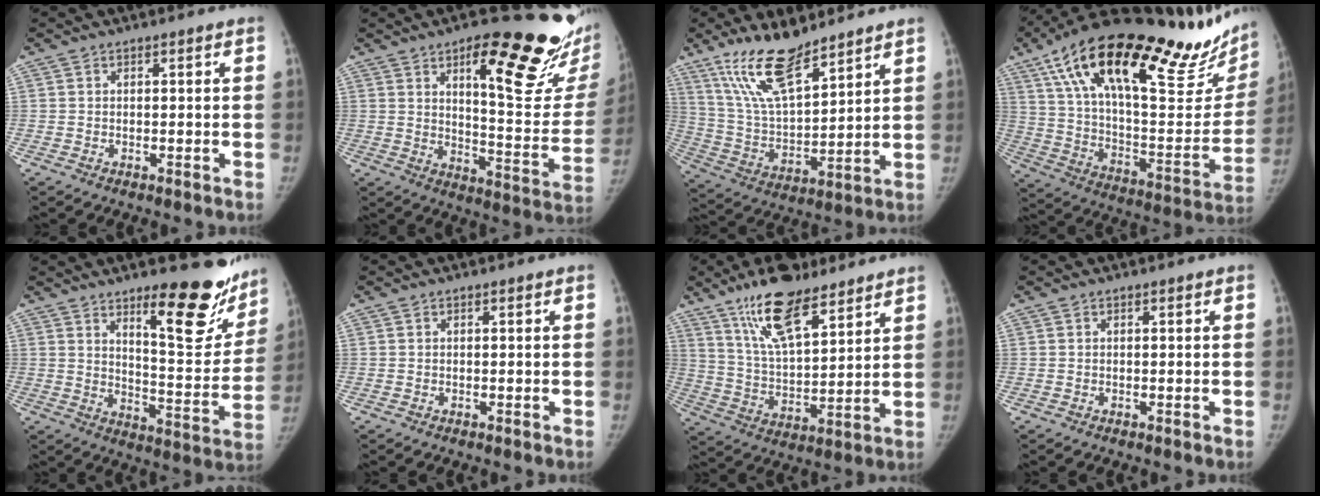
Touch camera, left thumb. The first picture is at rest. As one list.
[{"total": 25.9, "force": [14.4, 7.4, 20.3], "torque": [-0.229, -0.070, 0.206]}, {"total": 15.7, "force": [11.6, 4.8, 9.5], "torque": [-0.155, -0.061, 0.229]}, {"total": 40.3, "force": [26.1, 12.3, 28.1], "torque": [-0.383, -0.045, 0.410]}, {"total": 19.0, "force": [12.4, 5.9, 13.1], "torque": [-0.121, -0.099, 0.177]}, {"total": 0.0}, {"total": 16.5, "force": [11.3, 5.7, 10.6], "torque": [-0.163, -0.052, 0.207]}, {"total": 0.0}]